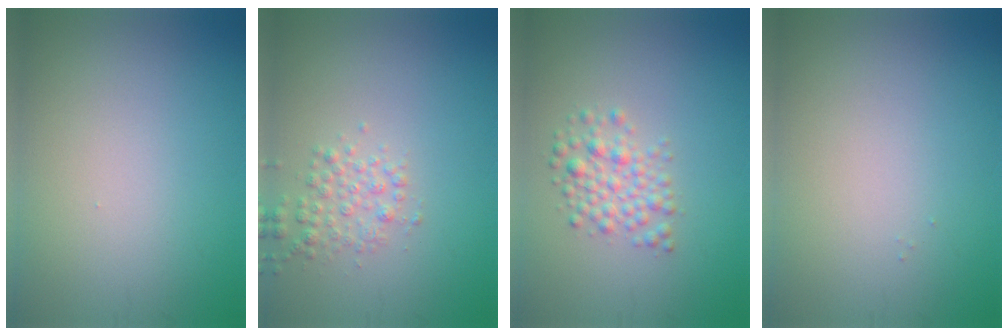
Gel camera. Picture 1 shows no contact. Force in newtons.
{"total": 2.0, "press": 2.0, "slide": 0.1}
{"total": 2.7, "press": 2.7, "slide": 0.1}
{"total": 0.0}